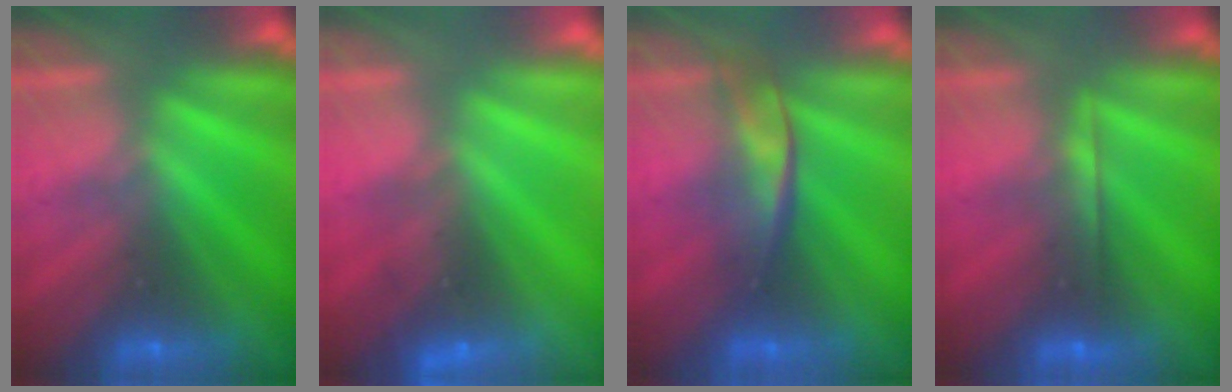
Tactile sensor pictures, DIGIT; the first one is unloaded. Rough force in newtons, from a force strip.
{"total": 2.3}
{"total": 2.2}
{"total": 1.8}